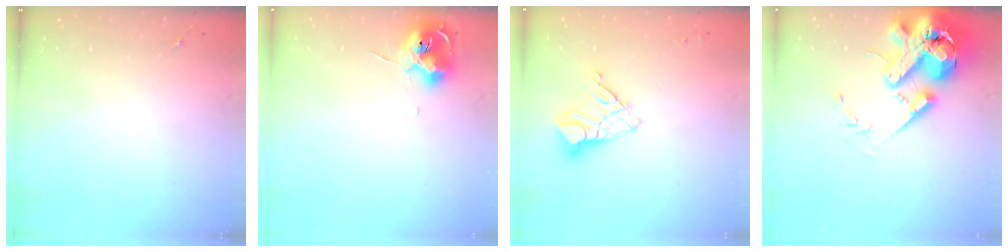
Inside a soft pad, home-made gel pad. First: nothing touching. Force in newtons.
{"total": 11.1, "press": 11.0, "slide": 0.6}
{"total": 9.7, "press": 9.7, "slide": 1.1}
{"total": 20.8, "press": 20.5, "slide": 3.5}